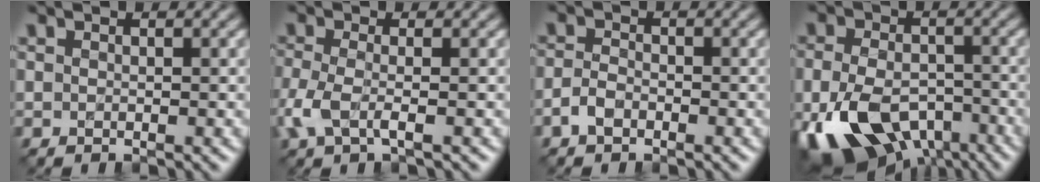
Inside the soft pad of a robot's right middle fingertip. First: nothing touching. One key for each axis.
{"total": 3.2, "fx": -1.1, "fy": 1.0, "fz": 2.8, "tx": -0.075, "ty": -0.005, "tz": -0.031}
{"total": 1.7, "fx": -1.1, "fy": 0.8, "fz": 1.0, "tx": -0.019, "ty": 0.004, "tz": -0.026}
{"total": 11.5, "fx": -5.1, "fy": 7.1, "fz": 7.6, "tx": -0.161, "ty": -0.032, "tz": -0.084}